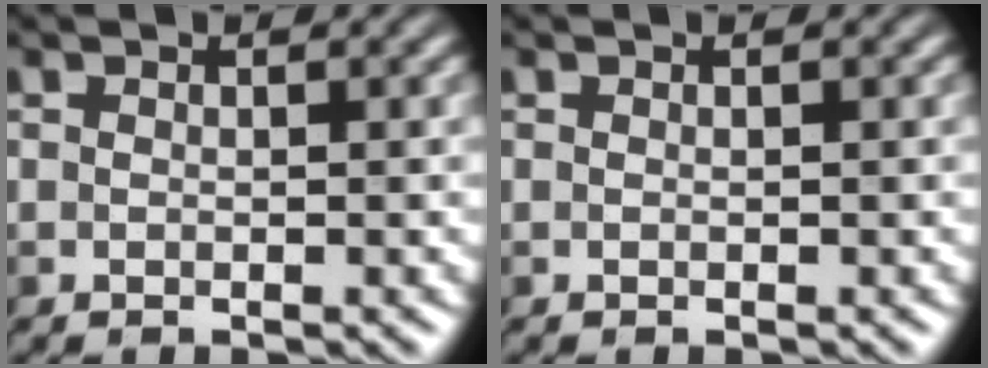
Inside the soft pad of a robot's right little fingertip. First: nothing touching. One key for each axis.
{"total": 0.0}